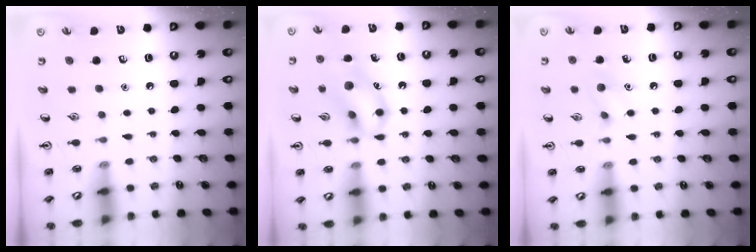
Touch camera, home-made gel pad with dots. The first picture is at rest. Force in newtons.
{"total": 13.5, "press": 13.2, "slide": 2.4}
{"total": 6.8, "press": 6.6, "slide": 1.4}